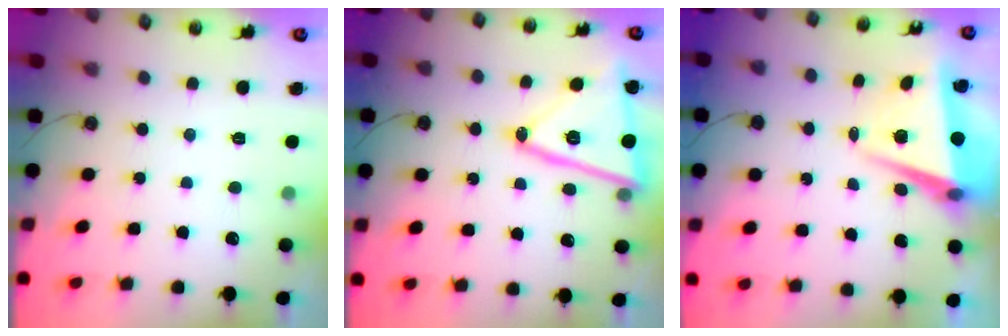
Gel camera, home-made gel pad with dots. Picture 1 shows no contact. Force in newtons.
{"total": 18.7, "press": 18.6, "slide": 1.3}
{"total": 6.6, "press": 6.5, "slide": 1.2}